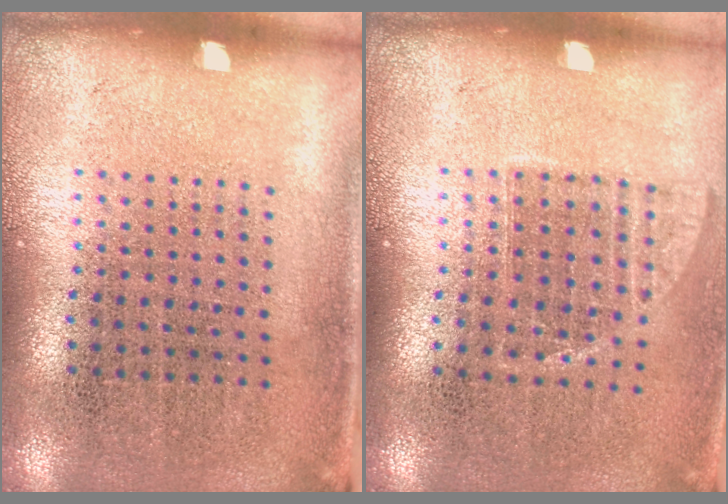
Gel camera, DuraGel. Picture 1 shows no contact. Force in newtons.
{"total": 0.9, "press": 0.8, "slide": 0.4}